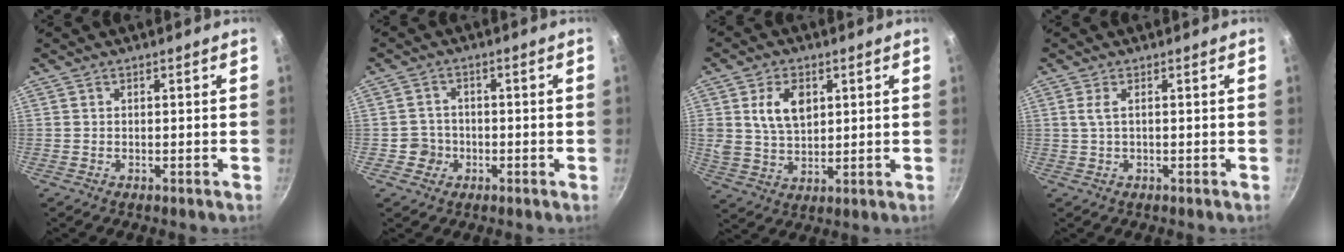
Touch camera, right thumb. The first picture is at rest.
{"total": 3.6, "force": [-1.1, 3.4, 0.6], "torque": [0.013, 0.016, -0.020]}
{"total": 9.0, "force": [2.8, 5.9, 6.2], "torque": [-0.100, -0.017, 0.055]}
{"total": 2.0, "force": [0.2, 0.5, 1.9], "torque": [-0.044, 0.002, 0.005]}